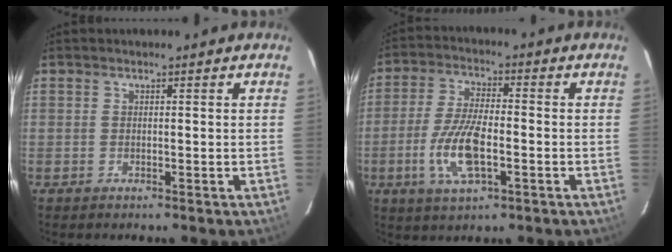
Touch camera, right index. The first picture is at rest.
{"total": 10.6, "force": [-3.3, 3.6, 9.4], "torque": [-0.197, -0.004, -0.063]}